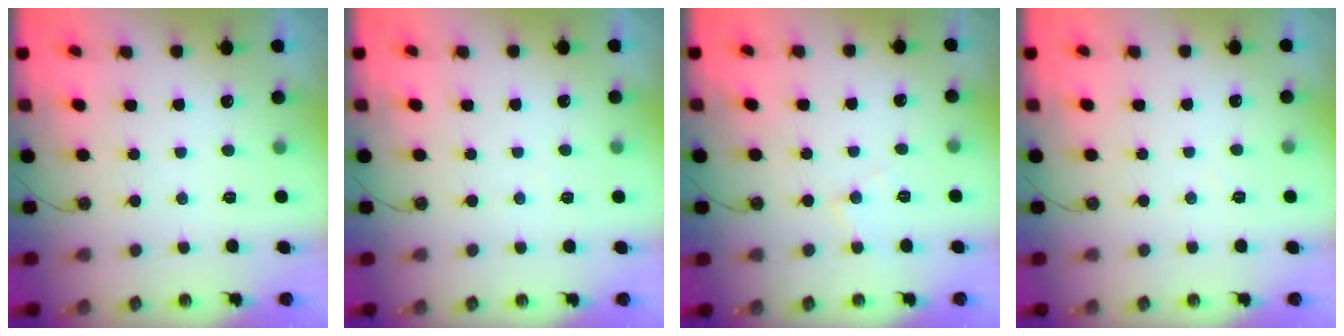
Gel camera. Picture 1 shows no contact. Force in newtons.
{"total": 2.0, "press": 2.0, "slide": 0.3}
{"total": 6.6, "press": 6.6, "slide": 0.3}
{"total": 3.0, "press": 3.0, "slide": 0.5}